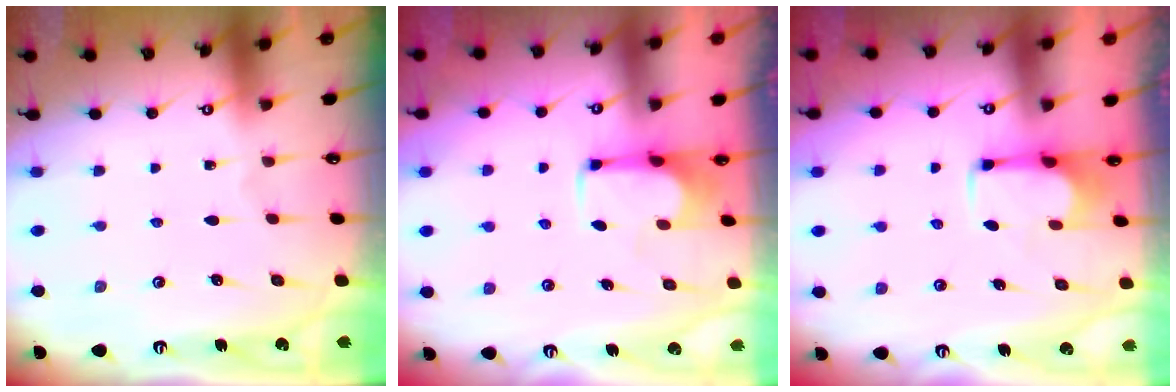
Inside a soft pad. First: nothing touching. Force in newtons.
{"total": 3.6, "press": 3.5, "slide": 0.8}
{"total": 2.7, "press": 2.6, "slide": 1.0}